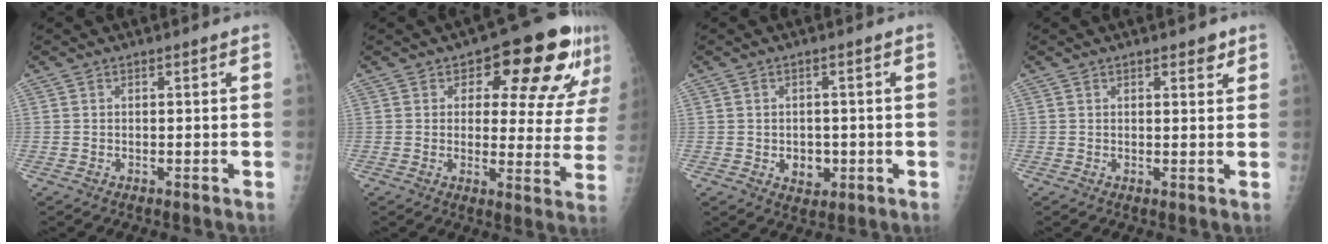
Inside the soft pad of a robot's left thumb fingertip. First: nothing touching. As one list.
[{"total": 16.0, "force": [8.0, 7.5, 11.7], "torque": [-0.096, -0.023, 0.099]}, {"total": 4.2, "force": [-0.8, 3.3, 2.5], "torque": [-0.016, 0.002, -0.003]}, {"total": 2.3, "force": [1.5, 1.0, 1.4], "torque": [-0.009, -0.007, 0.018]}]